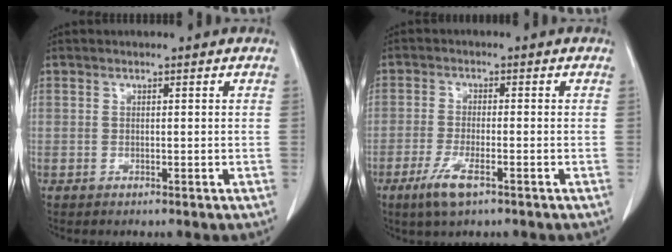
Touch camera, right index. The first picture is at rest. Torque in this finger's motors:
{"motor_torque": [0.57, -0.28, 0.12, 0.08]}